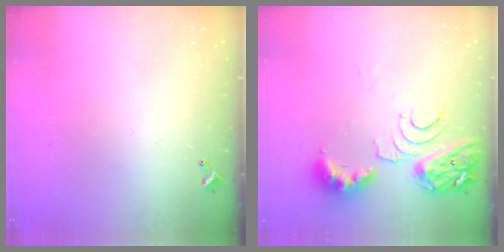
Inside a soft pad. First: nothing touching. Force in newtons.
{"total": 10.1, "press": 10.0, "slide": 1.2}